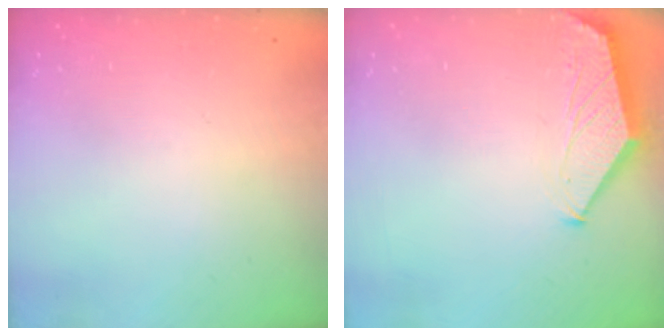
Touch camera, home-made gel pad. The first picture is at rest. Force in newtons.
{"total": 1.5, "press": 1.5, "slide": 0.4}